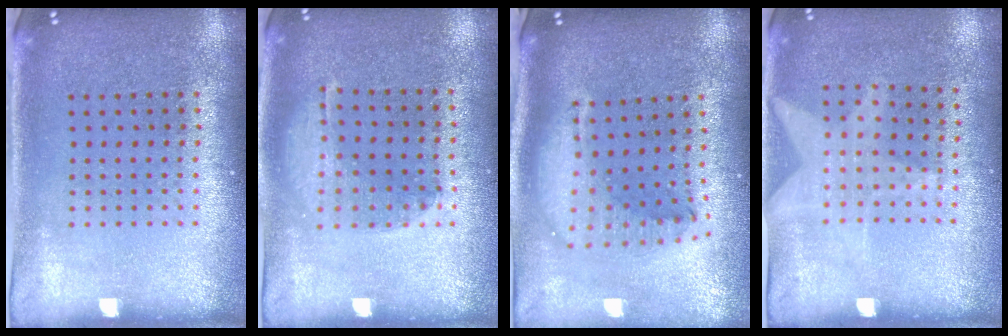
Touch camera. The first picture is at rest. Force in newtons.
{"total": 1.1, "press": 1.1, "slide": 0.2}
{"total": 2.2, "press": 1.7, "slide": 1.4}
{"total": 1.1, "press": 0.8, "slide": 0.8}